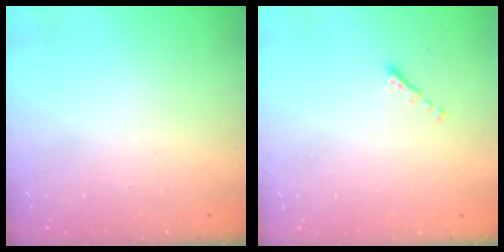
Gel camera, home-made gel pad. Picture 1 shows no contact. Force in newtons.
{"total": 0.0}